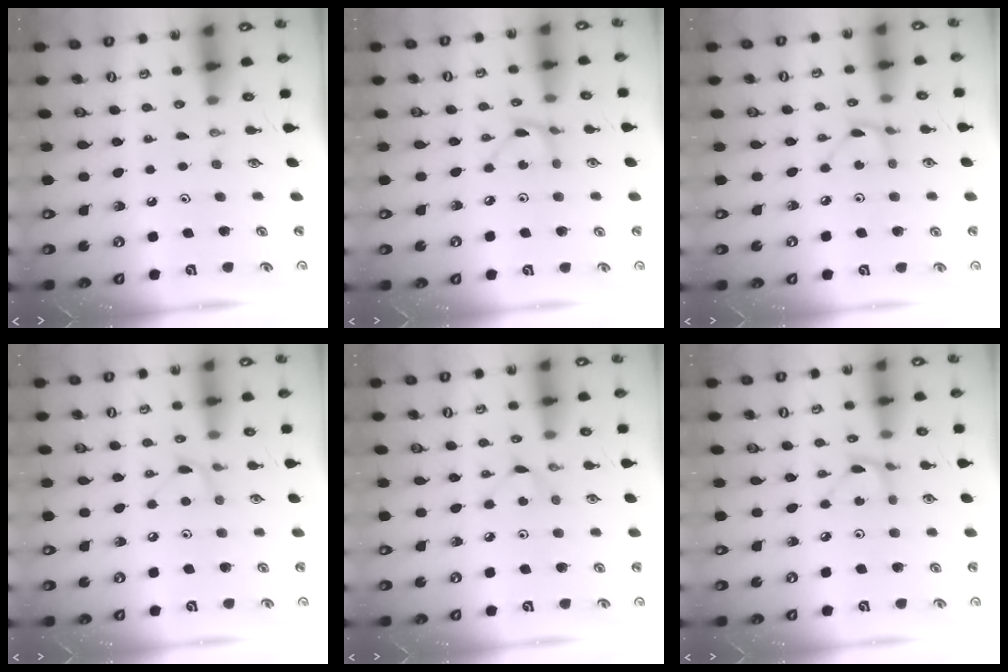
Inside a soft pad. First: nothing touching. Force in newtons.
{"total": 3.0, "press": 3.0, "slide": 0.2}
{"total": 2.2, "press": 2.2, "slide": 0.1}
{"total": 6.1, "press": 6.0, "slide": 0.7}
{"total": 3.3, "press": 3.3, "slide": 0.5}
{"total": 2.9, "press": 2.9, "slide": 0.2}